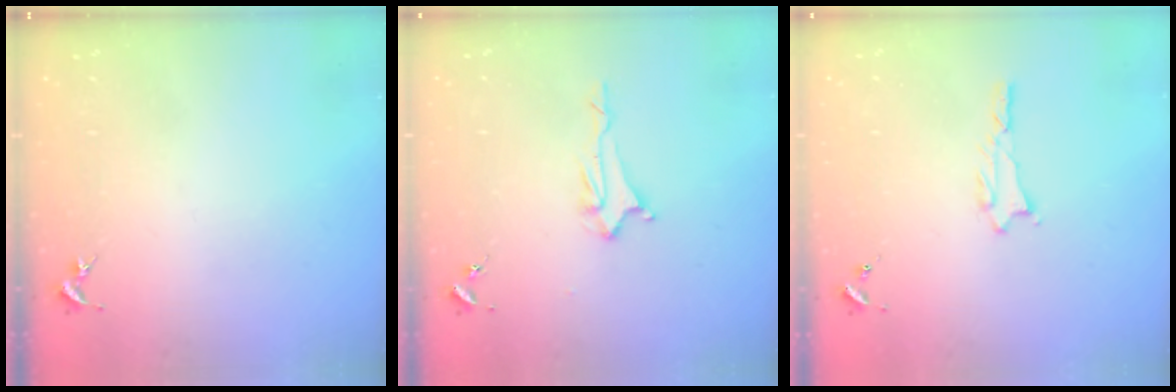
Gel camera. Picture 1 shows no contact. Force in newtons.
{"total": 2.0, "press": 2.0, "slide": 0.4}
{"total": 0.9, "press": 0.9, "slide": 0.2}